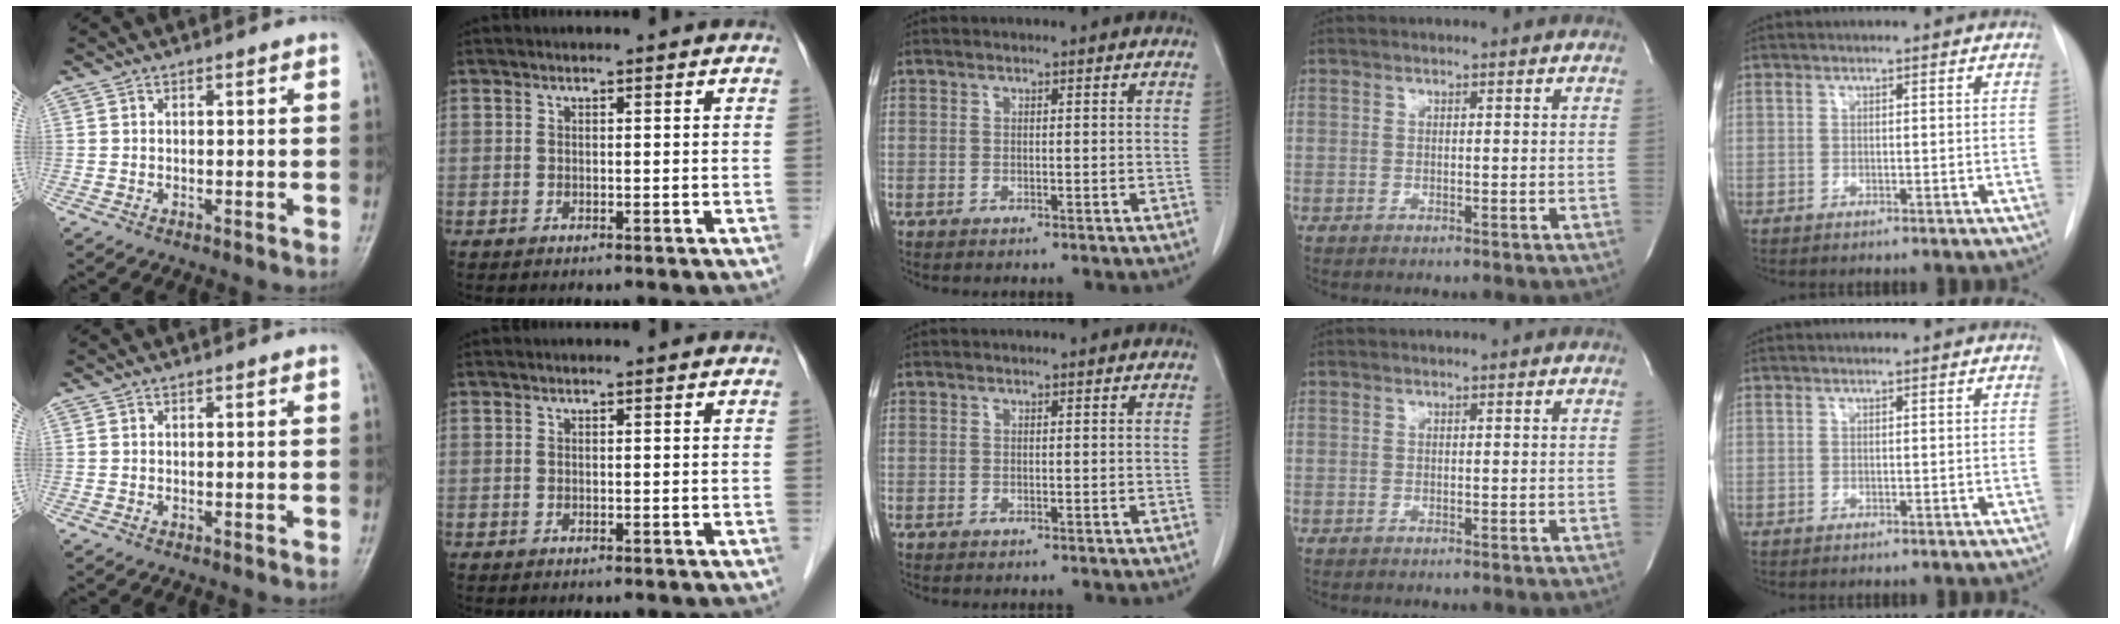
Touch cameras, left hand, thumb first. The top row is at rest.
{}